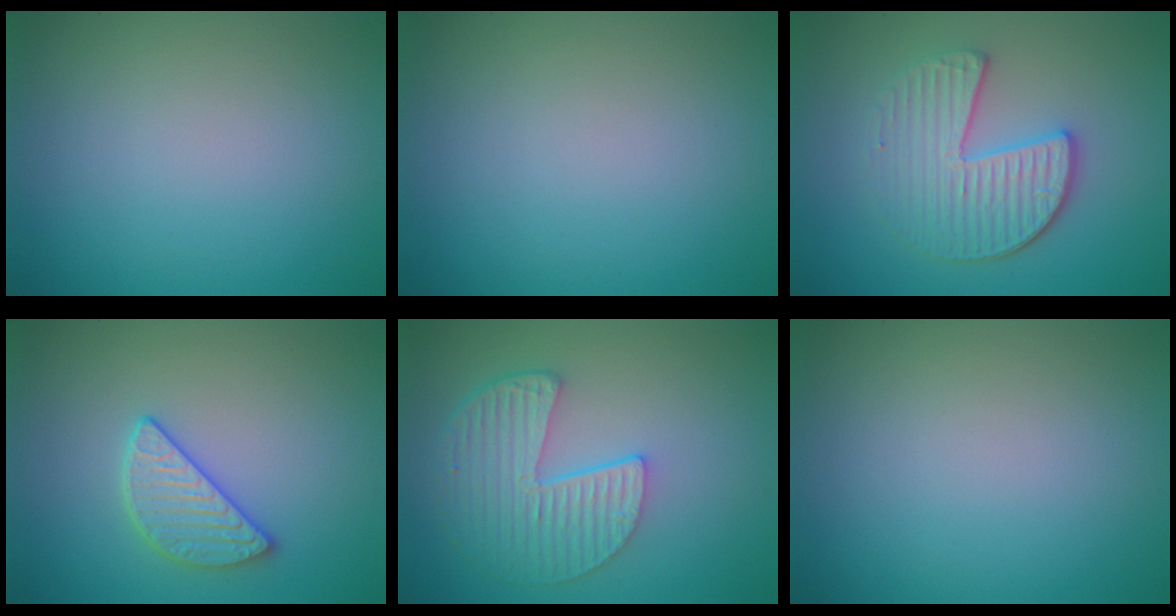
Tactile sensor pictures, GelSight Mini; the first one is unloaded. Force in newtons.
{"total": 0.0}
{"total": 4.0, "press": 3.6, "slide": 1.9}
{"total": 2.8, "press": 2.7, "slide": 0.7}
{"total": 5.7, "press": 4.4, "slide": 3.7}
{"total": 0.0}